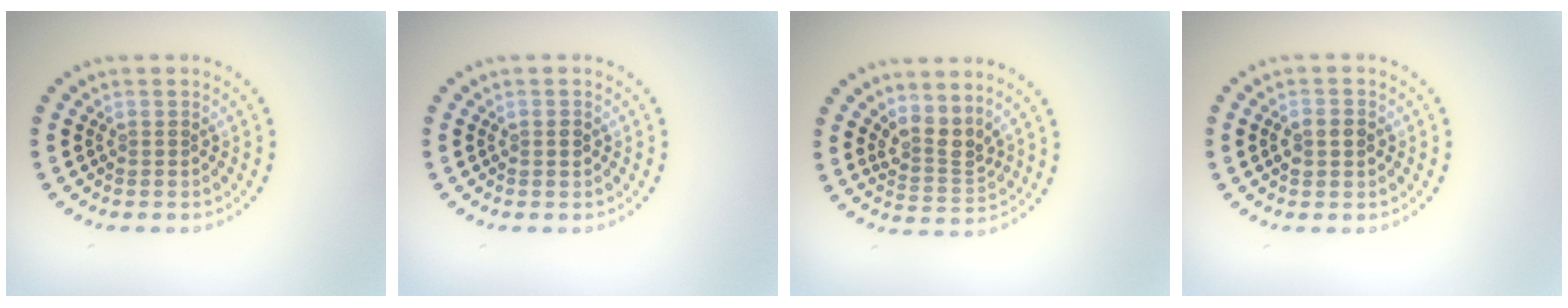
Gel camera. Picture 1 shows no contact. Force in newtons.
{"total": 0.9, "press": 0.9, "slide": 0.0}
{"total": 2.7, "press": 2.0, "slide": 1.8}
{"total": 1.8, "press": 1.8, "slide": 0.1}